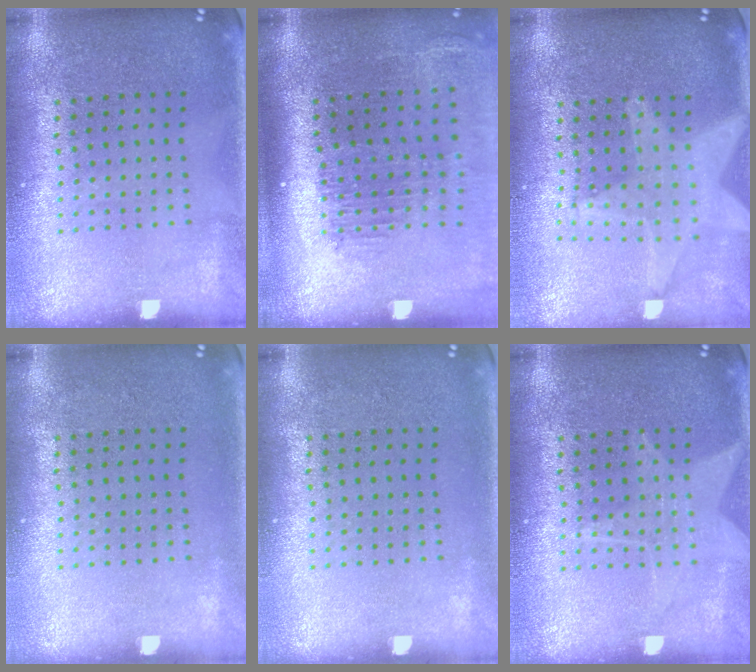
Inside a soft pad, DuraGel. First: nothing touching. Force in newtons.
{"total": 2.1, "press": 1.7, "slide": 1.2}
{"total": 2.3, "press": 1.8, "slide": 1.3}
{"total": 0.0}
{"total": 0.0}
{"total": 1.8, "press": 1.8, "slide": 0.3}